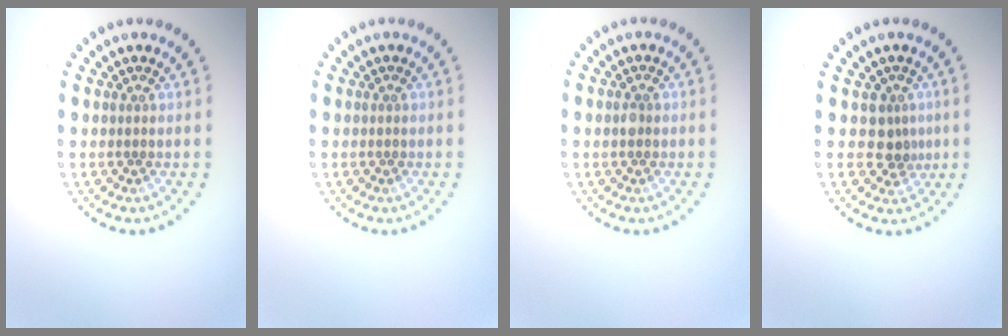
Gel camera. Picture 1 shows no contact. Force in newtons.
{"total": 0.0}
{"total": 1.0, "press": 1.0, "slide": 0.1}
{"total": 2.3, "press": 1.7, "slide": 1.6}